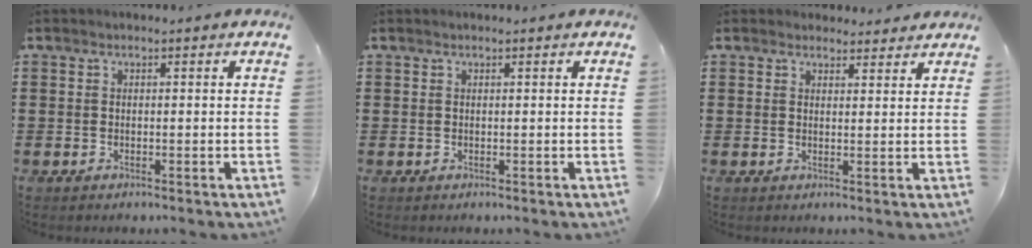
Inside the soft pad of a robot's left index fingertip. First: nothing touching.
{"total": 0.0}
{"total": 2.5, "force": [2.4, 0.7, 0.2], "torque": [-0.001, -0.004, 0.044]}